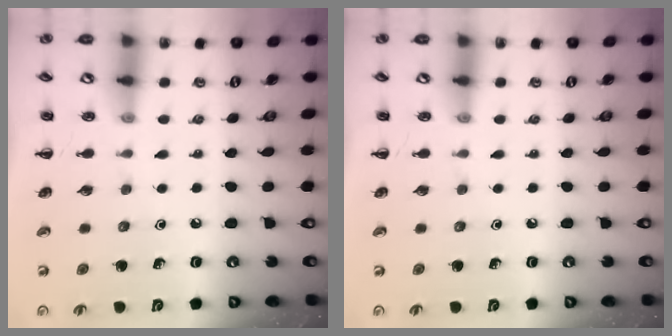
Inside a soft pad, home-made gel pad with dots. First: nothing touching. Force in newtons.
{"total": 0.0}